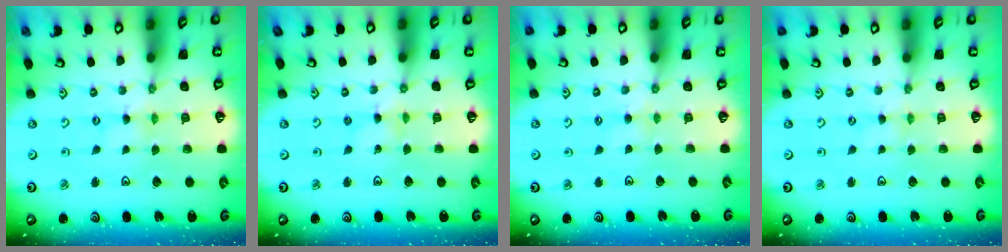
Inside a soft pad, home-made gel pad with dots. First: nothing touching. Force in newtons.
{"total": 1.4, "press": 1.4, "slide": 0.2}
{"total": 2.8, "press": 2.8, "slide": 0.3}
{"total": 0.0}